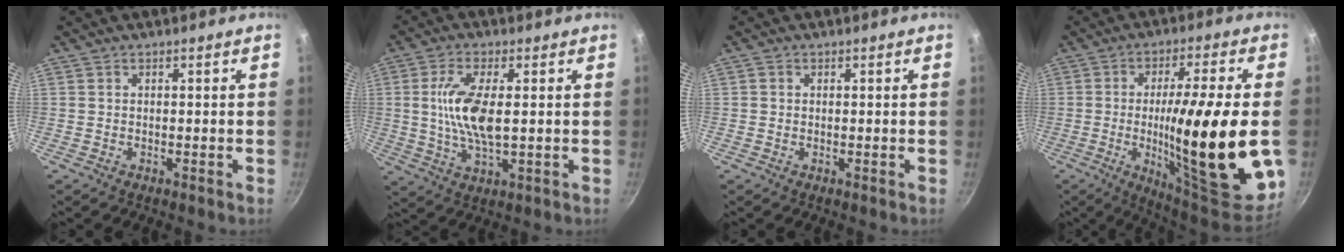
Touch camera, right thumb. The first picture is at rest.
{"total": 10.3, "force": [1.0, 3.9, 9.4], "torque": [-0.189, -0.003, 0.021]}
{"total": 0.6, "force": [0.1, 0.6, 0.2], "torque": [-0.002, 0.001, 0.000]}
{"total": 26.7, "force": [-2.9, 5.6, 25.9], "torque": [-0.385, -0.009, -0.034]}